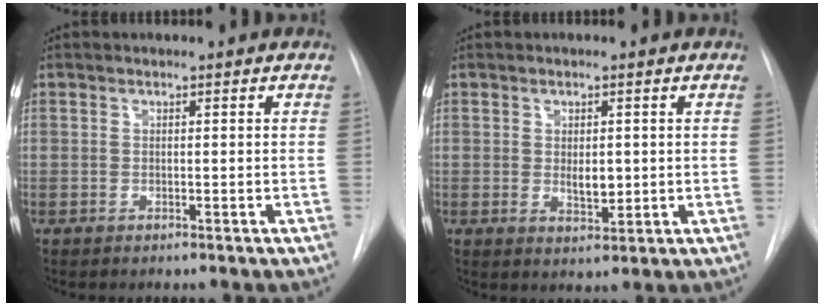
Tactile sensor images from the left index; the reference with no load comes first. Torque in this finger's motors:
{"motor_torque": [0.51, -0.35, 0.27, 0.02]}